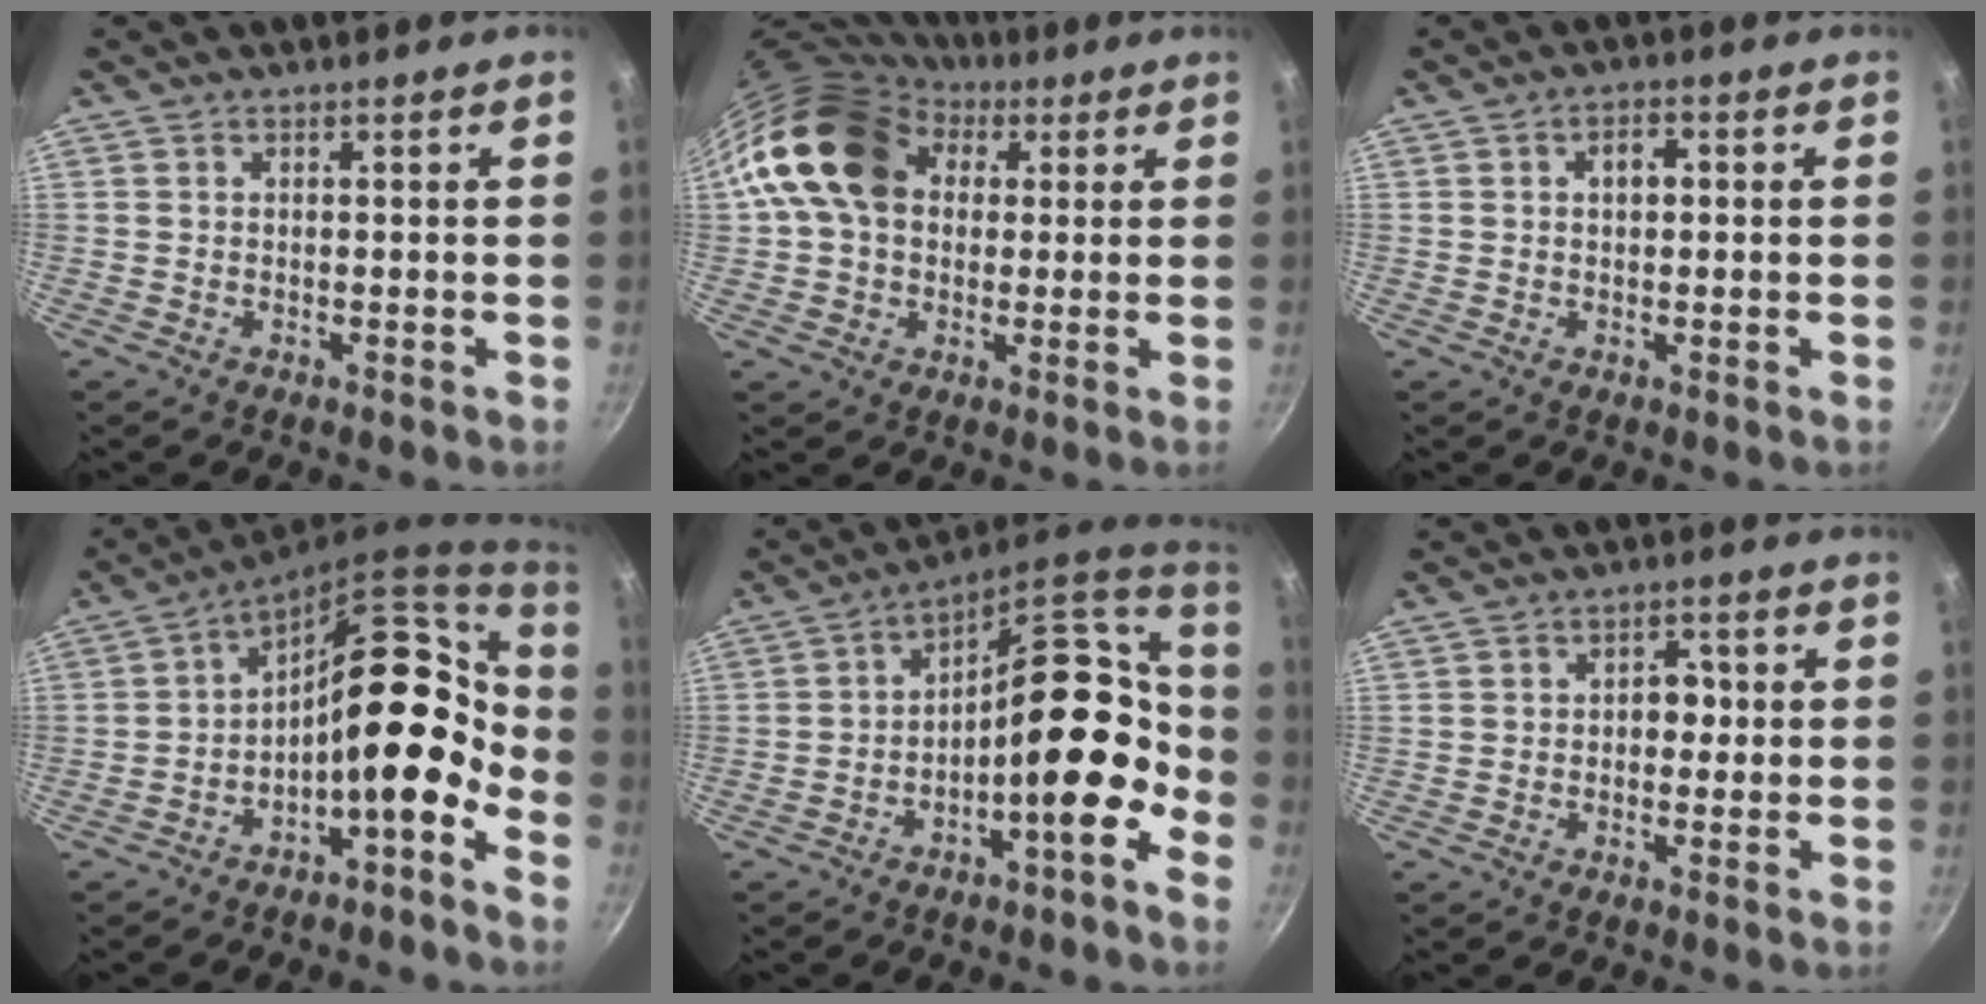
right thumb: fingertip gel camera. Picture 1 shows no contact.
{"total": 16.6, "force": [4.5, 12.5, 10.0], "torque": [-0.155, 0.020, 0.065]}
{"total": 3.1, "force": [0.6, 1.9, 2.4], "torque": [-0.024, 0.010, 0.007]}
{"total": 14.2, "force": [-4.9, 7.3, 11.2], "torque": [-0.108, 0.073, -0.077]}
{"total": 16.4, "force": [-4.8, 8.0, 13.5], "torque": [-0.146, 0.067, -0.076]}
{"total": 3.6, "force": [-0.1, 2.8, 2.2], "torque": [0.000, 0.011, -0.006]}